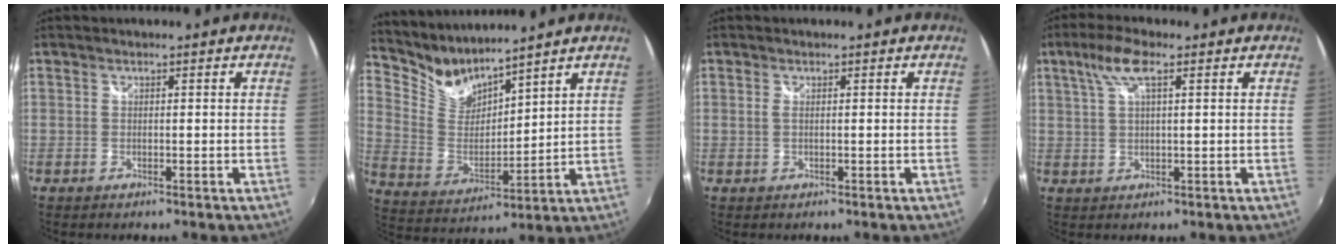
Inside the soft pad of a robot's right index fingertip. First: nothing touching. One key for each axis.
{"total": 9.0, "fx": 8.5, "fy": 1.8, "fz": 2.4, "tx": -0.059, "ty": -0.012, "tz": 0.174}
{"total": 0.5, "fx": 0.1, "fy": 0.0, "fz": 0.5, "tx": -0.011, "ty": 0.000, "tz": 0.000}
{"total": 5.9, "fx": 2.7, "fy": 1.4, "fz": 5.0, "tx": -0.098, "ty": 0.010, "tz": 0.053}